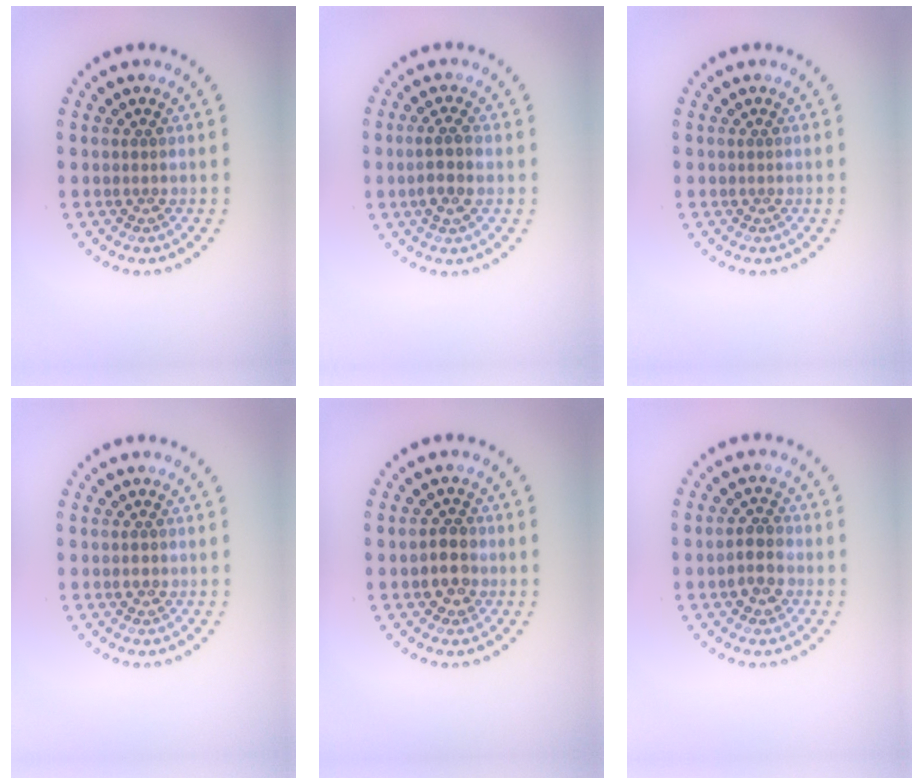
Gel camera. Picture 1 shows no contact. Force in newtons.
{"total": 2.5, "press": 2.4, "slide": 0.9}
{"total": 0.0}
{"total": 0.9, "press": 0.9, "slide": 0.1}
{"total": 2.0, "press": 1.9, "slide": 0.4}
{"total": 2.2, "press": 2.2, "slide": 0.2}